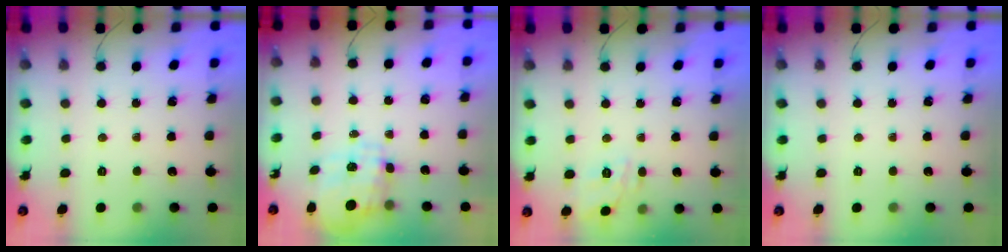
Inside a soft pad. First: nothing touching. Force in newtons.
{"total": 3.4, "press": 3.2, "slide": 1.1}
{"total": 9.9, "press": 9.8, "slide": 1.6}
{"total": 0.0}